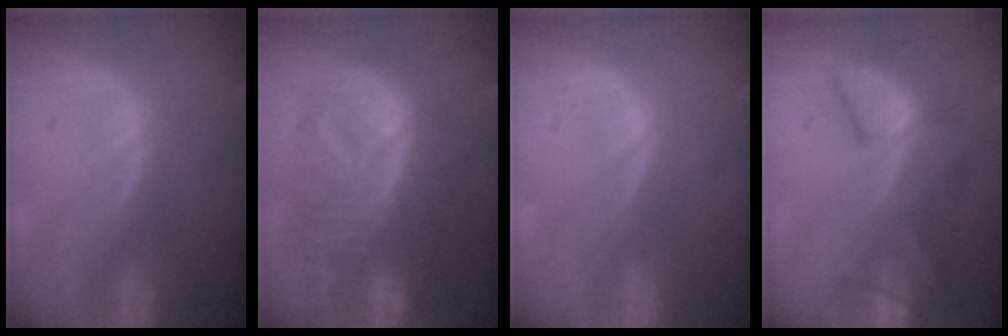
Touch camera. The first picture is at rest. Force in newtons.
{"total": 12.3, "press": 12.2, "slide": 1.3}
{"total": 0.0}
{"total": 7.6, "press": 7.5, "slide": 1.1}